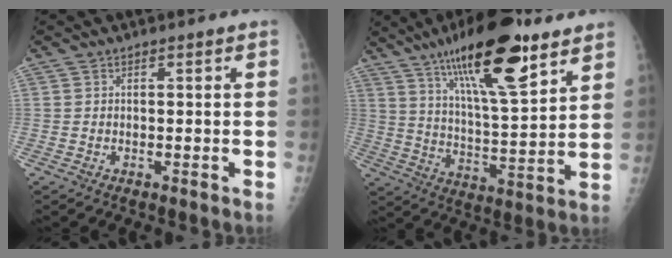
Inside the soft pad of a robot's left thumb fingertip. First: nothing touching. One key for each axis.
{"total": 22.0, "fx": 13.5, "fy": 5.8, "fz": 16.4, "tx": -0.257, "ty": -0.051, "tz": 0.229}